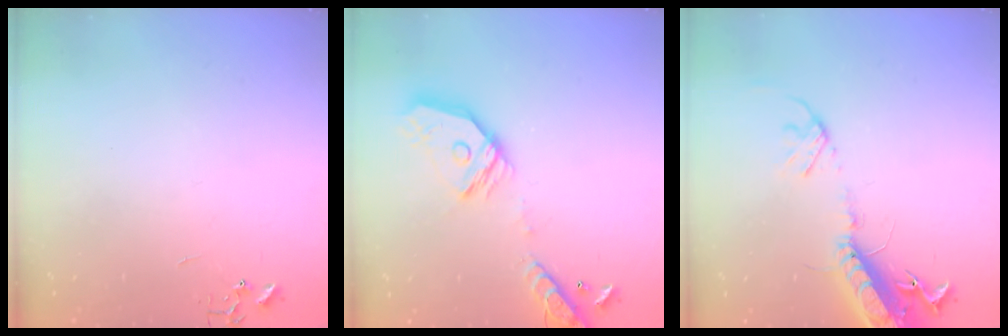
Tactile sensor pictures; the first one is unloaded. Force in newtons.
{"total": 17.2, "press": 17.0, "slide": 2.2}
{"total": 17.4, "press": 16.9, "slide": 4.1}